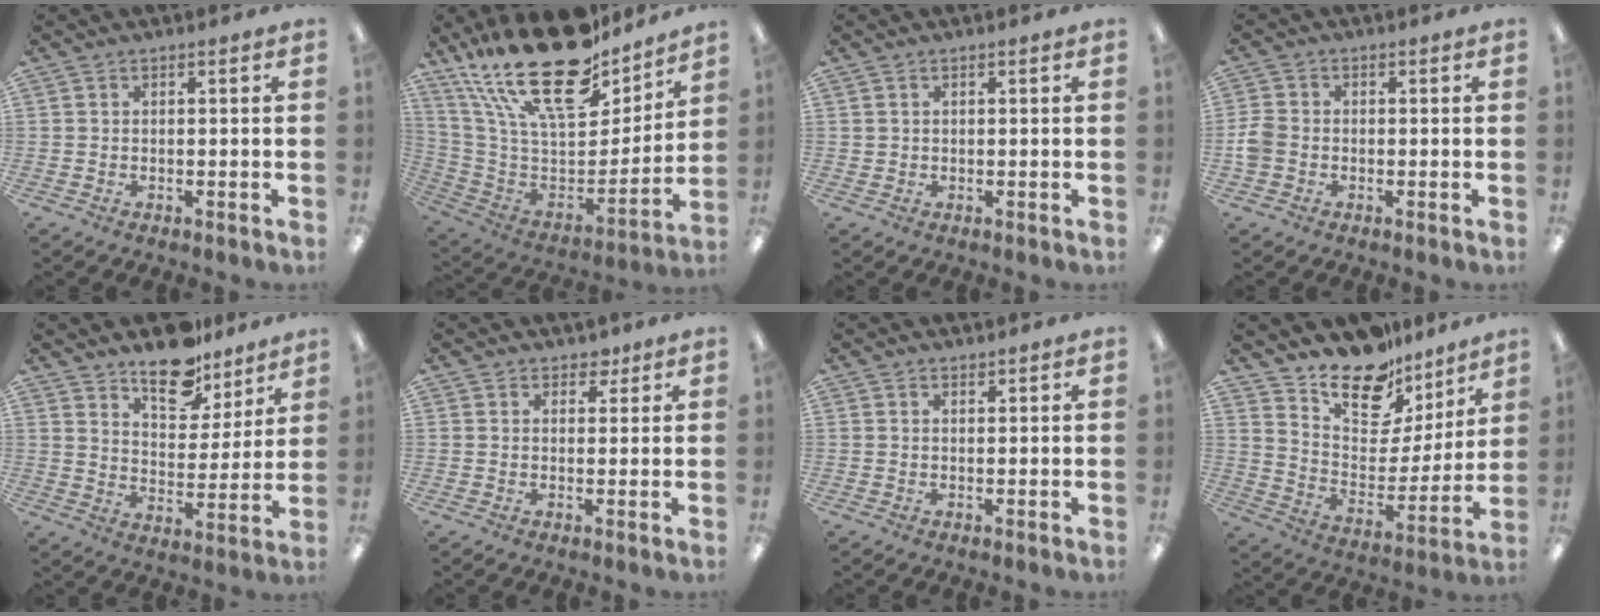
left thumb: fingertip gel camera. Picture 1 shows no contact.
{"total": 27.9, "force": [19.4, 11.5, 16.4], "torque": [-0.299, -0.131, 0.335]}
{"total": 0.8, "force": [0.5, 0.7, -0.1], "torque": [0.001, 0.001, 0.010]}
{"total": 4.0, "force": [-0.9, 3.3, 2.1], "torque": [-0.040, 0.008, -0.015]}
{"total": 13.2, "force": [10.9, 5.9, 4.6], "torque": [-0.059, -0.078, 0.199]}
{"total": 2.9, "force": [2.1, 1.9, 0.6], "torque": [0.001, -0.007, 0.037]}
{"total": 1.0, "force": [1.0, 0.2, 0.0], "torque": [0.008, -0.005, 0.018]}
{"total": 17.4, "force": [14.4, 8.1, 5.7], "torque": [-0.103, -0.116, 0.258]}